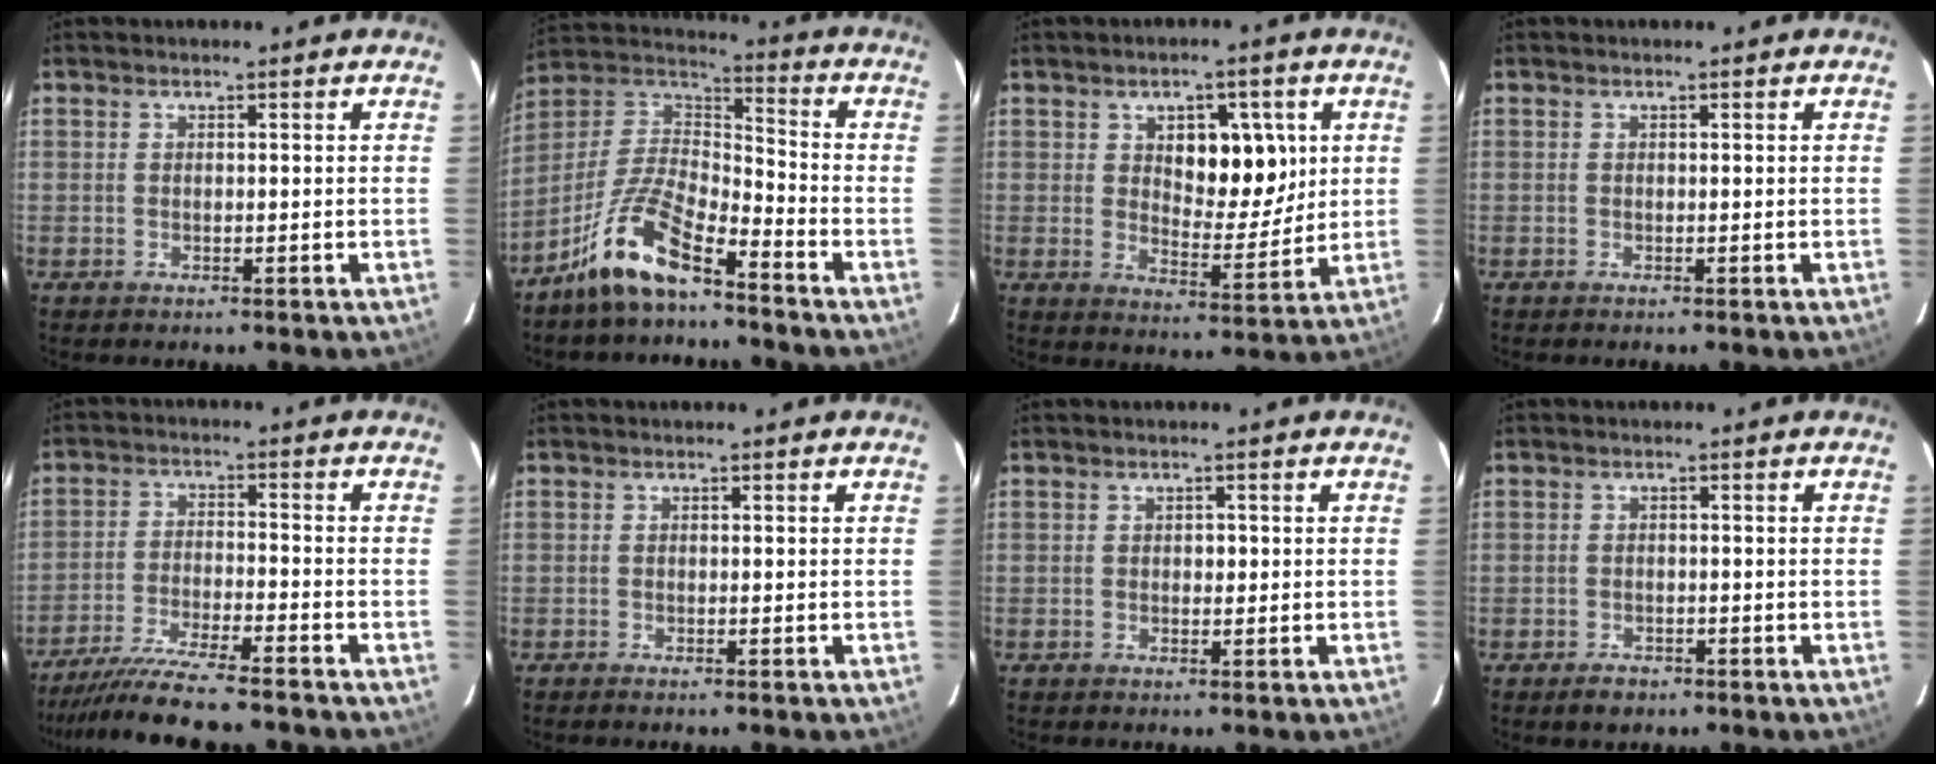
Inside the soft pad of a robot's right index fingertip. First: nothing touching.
{"total": 12.0, "force": [-8.5, 3.0, 7.9], "torque": [-0.174, 0.017, -0.163]}
{"total": 9.1, "force": [2.8, 4.4, 7.5], "torque": [-0.103, 0.007, 0.049]}
{"total": 0.0}
{"total": 12.2, "force": [-10.8, 0.0, 5.7], "torque": [-0.091, -0.023, -0.175]}
{"total": 0.9, "force": [-0.8, 0.0, 0.6], "torque": [-0.011, -0.002, -0.012]}
{"total": 1.0, "force": [0.0, 0.7, 0.8], "torque": [-0.010, 0.002, 0.000]}
{"total": 2.4, "force": [-1.6, 1.6, 0.8], "torque": [-0.014, 0.002, -0.020]}